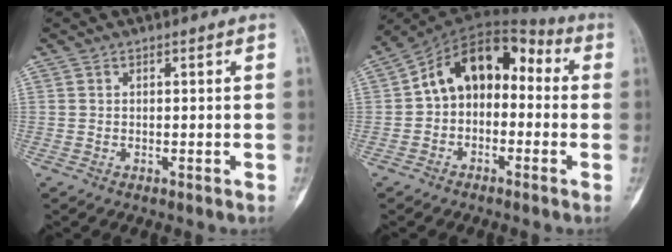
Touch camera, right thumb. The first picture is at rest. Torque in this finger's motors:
{"motor_torque": [0.20, 0.26, 0.84, -0.59, 0.29]}